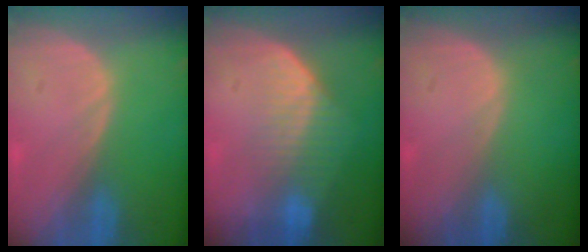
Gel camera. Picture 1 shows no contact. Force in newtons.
{"total": 7.2, "press": 6.1, "slide": 3.8}
{"total": 0.0}